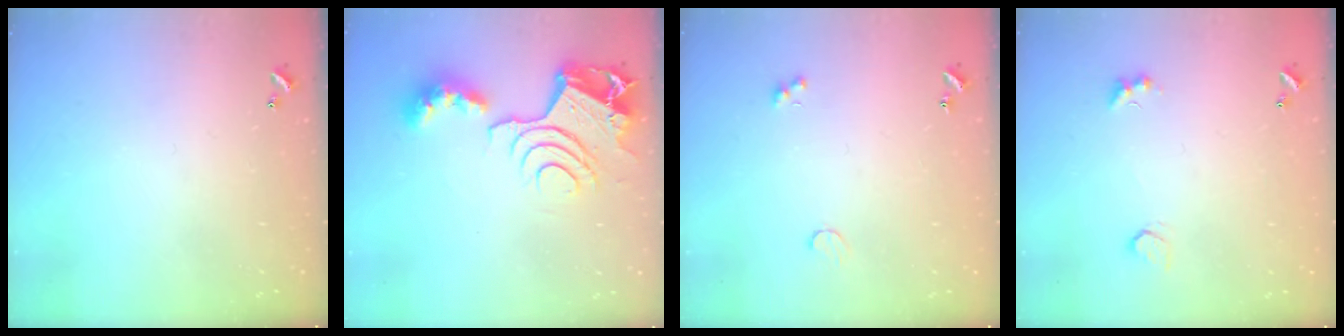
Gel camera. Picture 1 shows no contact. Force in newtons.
{"total": 12.9, "press": 12.8, "slide": 1.6}
{"total": 2.1, "press": 2.0, "slide": 0.8}
{"total": 2.8, "press": 2.6, "slide": 1.0}